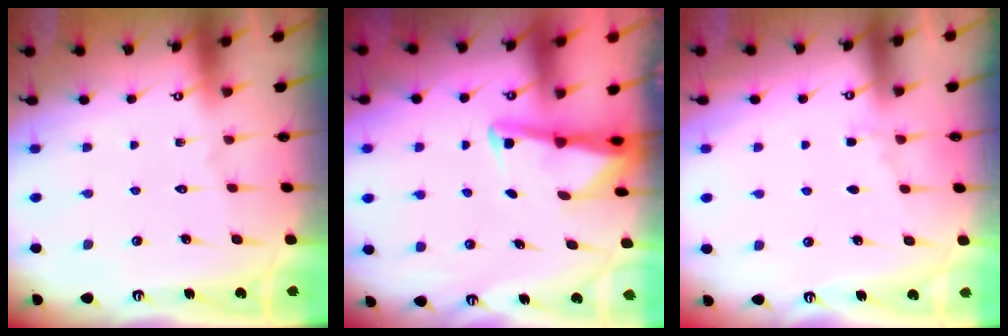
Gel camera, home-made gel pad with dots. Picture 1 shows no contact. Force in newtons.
{"total": 2.9, "press": 2.9, "slide": 0.3}
{"total": 2.6, "press": 2.6, "slide": 0.4}